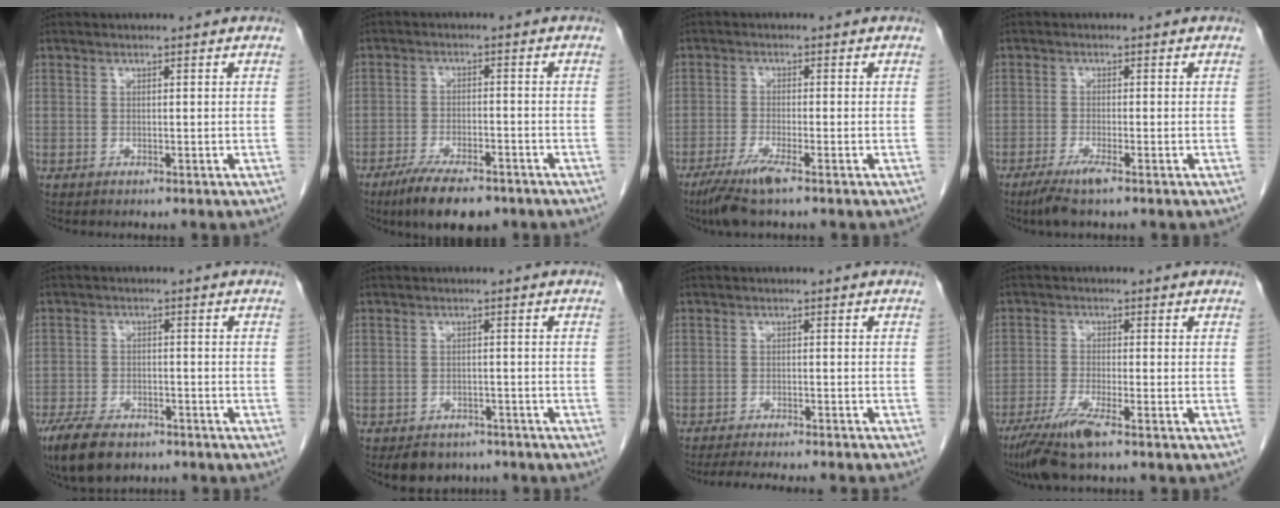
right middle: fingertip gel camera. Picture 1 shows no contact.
{"total": 9.3, "force": [-6.8, 2.7, 5.7], "torque": [-0.098, -0.014, -0.109]}
{"total": 5.4, "force": [-3.6, 0.1, 4.1], "torque": [-0.083, -0.016, -0.069]}
{"total": 3.7, "force": [-2.4, 0.0, 2.8], "torque": [-0.060, -0.012, -0.048]}
{"total": 8.7, "force": [-6.3, 3.8, 4.6], "torque": [-0.090, -0.010, -0.104]}
{"total": 4.8, "force": [-3.9, 2.7, 0.8], "torque": [-0.011, 0.003, -0.054]}
{"total": 10.0, "force": [-9.1, 0.1, 4.2], "torque": [-0.052, -0.018, -0.124]}
{"total": 7.0, "force": [-4.7, 0.2, 5.2], "torque": [-0.104, -0.021, -0.090]}